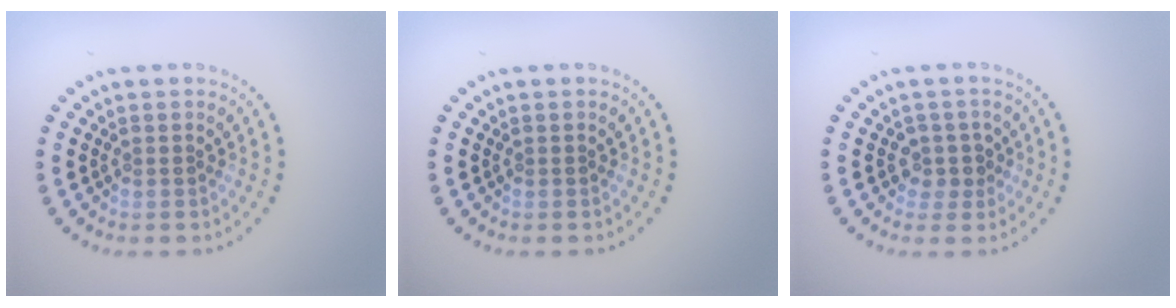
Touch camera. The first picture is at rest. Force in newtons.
{"total": 0.0}
{"total": 2.0, "press": 1.6, "slide": 1.2}